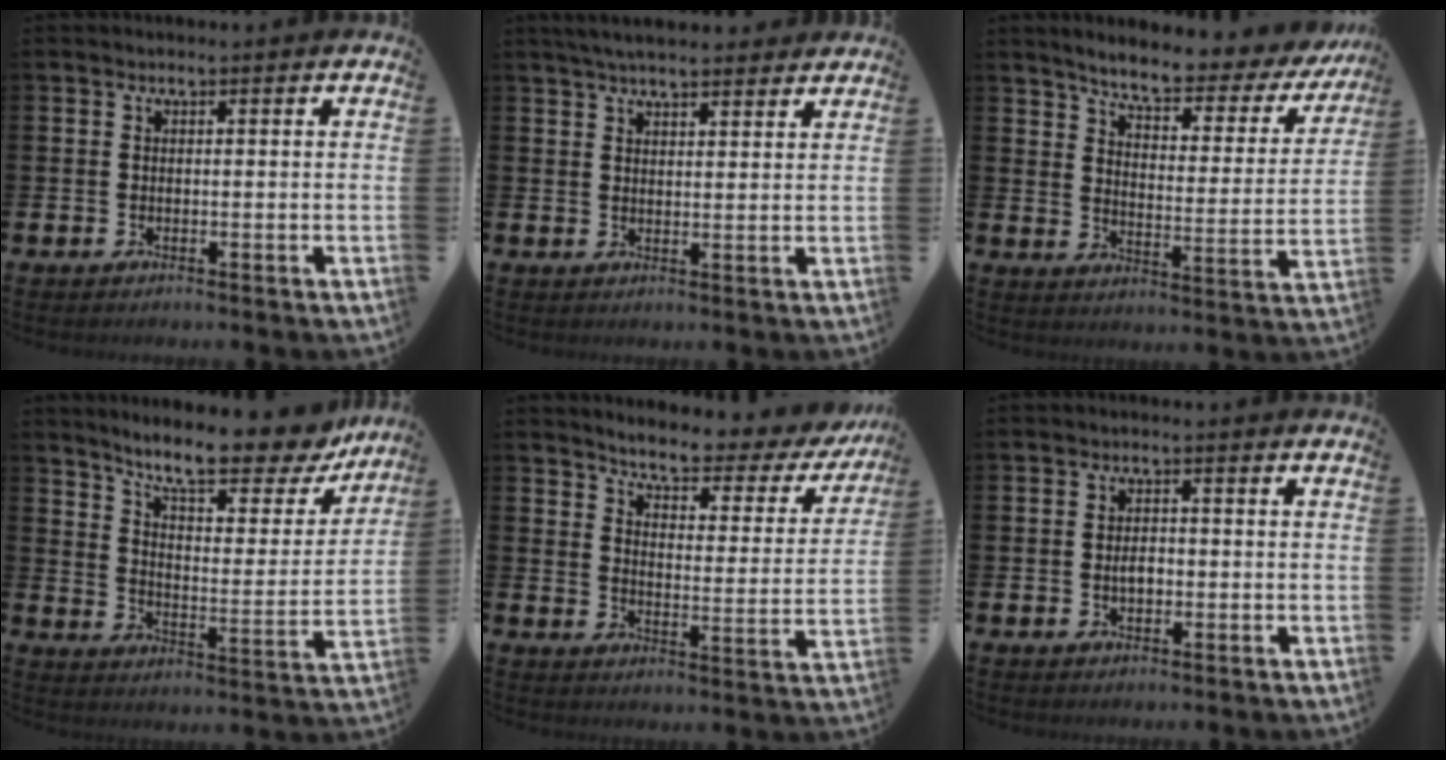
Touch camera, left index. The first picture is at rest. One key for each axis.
{"total": 4.3, "fx": 4.1, "fy": 0.8, "fz": 1.2, "tx": -0.032, "ty": -0.008, "tz": 0.075}
{"total": 6.3, "fx": 5.6, "fy": 1.1, "fz": 2.5, "tx": -0.073, "ty": -0.040, "tz": 0.089}
{"total": 10.9, "fx": 9.4, "fy": 2.4, "fz": 4.9, "tx": -0.108, "ty": -0.066, "tz": 0.154}
{"total": 4.8, "fx": 4.4, "fy": 0.7, "fz": 1.6, "tx": -0.051, "ty": -0.037, "tz": 0.067}
{"total": 2.2, "fx": -0.3, "fy": 1.3, "fz": 1.7, "tx": -0.016, "ty": -0.002, "tz": -0.010}